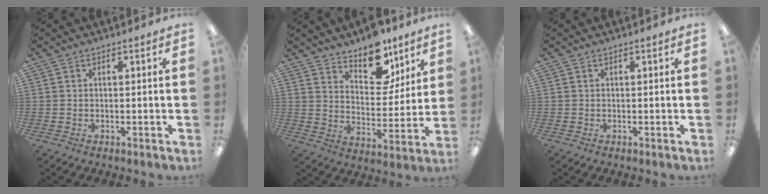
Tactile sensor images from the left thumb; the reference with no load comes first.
{"total": 12.0, "force": [9.7, 5.7, 4.1], "torque": [-0.048, -0.071, 0.175]}
{"total": 0.0}